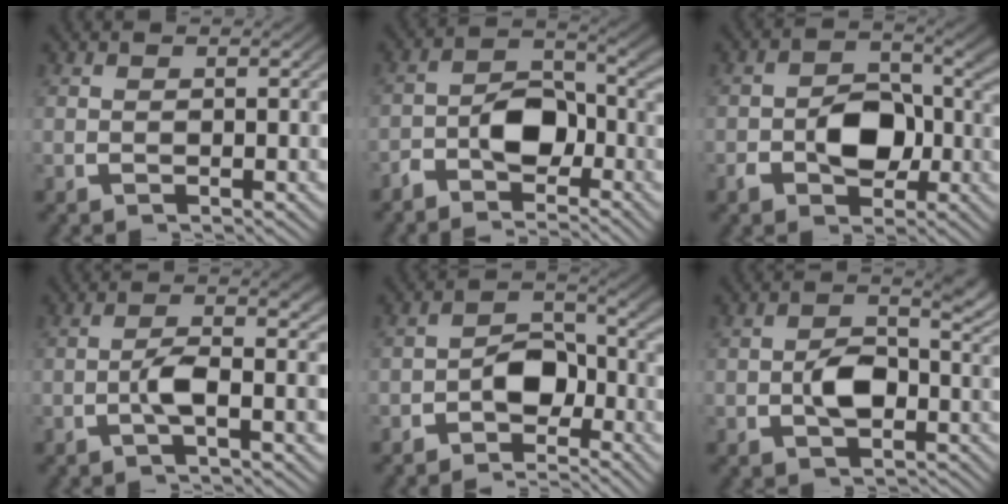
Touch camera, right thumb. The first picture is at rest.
{"total": 5.9, "force": [-2.6, 3.4, 4.0], "torque": [-0.071, -0.025, -0.042]}
{"total": 5.9, "force": [-0.9, 4.1, 4.1], "torque": [-0.073, -0.019, -0.009]}
{"total": 3.6, "force": [-0.8, 0.8, 3.5], "torque": [-0.067, -0.005, -0.011]}
{"total": 5.0, "force": [-2.5, 2.9, 3.2], "torque": [-0.054, -0.025, -0.036]}
{"total": 4.8, "force": [-0.6, 2.8, 3.8], "torque": [-0.069, -0.016, -0.001]}